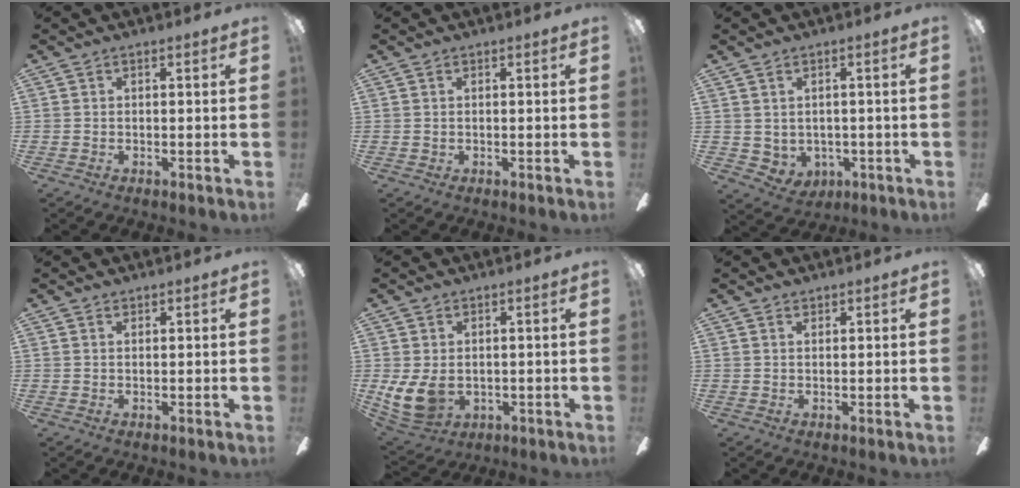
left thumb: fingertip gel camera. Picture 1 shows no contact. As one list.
[{"total": 0.0}, {"total": 3.0, "force": [1.5, 2.5, 0.7], "torque": [-0.031, -0.011, 0.028]}, {"total": 0.6, "force": [0.5, 0.3, 0.2], "torque": [-0.005, 0.001, 0.010]}, {"total": 8.2, "force": [-0.1, 6.0, 5.6], "torque": [-0.134, -0.012, 0.001]}, {"total": 0.9, "force": [0.8, 0.5, 0.2], "torque": [-0.005, 0.001, 0.015]}]